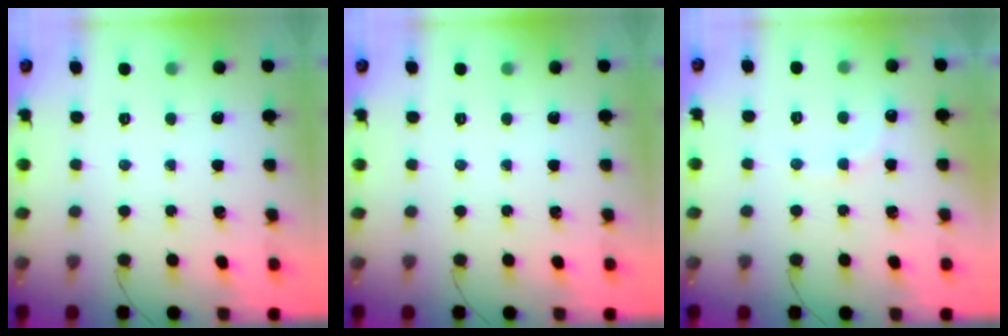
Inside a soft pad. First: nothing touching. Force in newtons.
{"total": 0.0}
{"total": 7.8, "press": 7.7, "slide": 1.6}